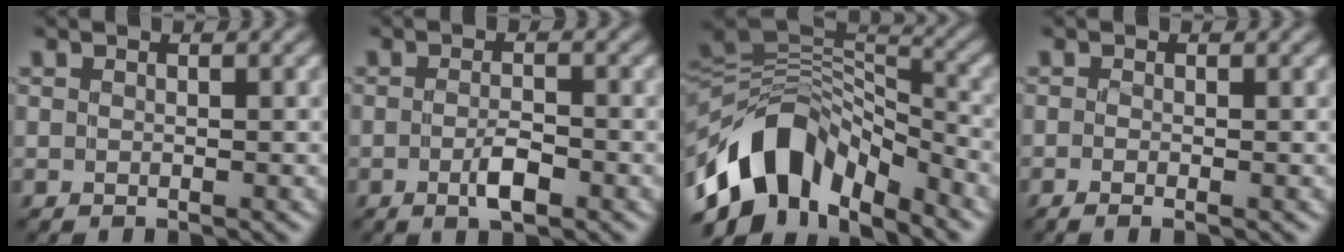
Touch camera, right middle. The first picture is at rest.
{"total": 2.2, "force": [-1.0, 0.6, 1.9], "torque": [-0.039, -0.001, -0.018]}
{"total": 10.7, "force": [-6.2, 6.4, 6.0], "torque": [-0.100, 0.012, -0.114]}
{"total": 1.5, "force": [-0.6, 0.6, 1.2], "torque": [-0.024, -0.006, -0.011]}